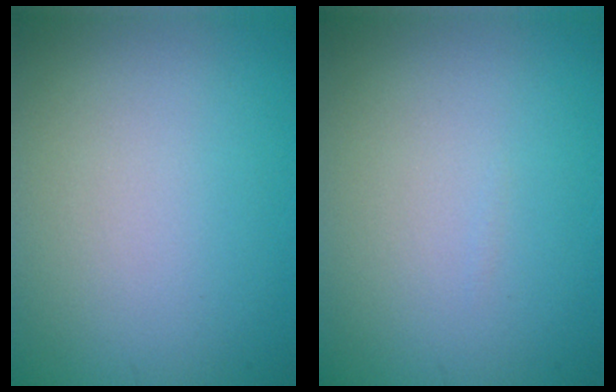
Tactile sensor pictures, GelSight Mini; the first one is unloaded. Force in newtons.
{"total": 0.0}